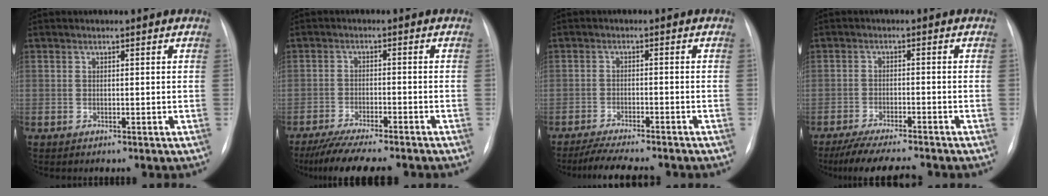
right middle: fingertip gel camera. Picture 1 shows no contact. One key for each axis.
{"total": 11.7, "fx": -10.1, "fy": 1.4, "fz": 5.8, "tx": -0.086, "ty": -0.017, "tz": -0.150}
{"total": 9.7, "fx": -8.6, "fy": 1.3, "fz": 4.4, "tx": -0.068, "ty": -0.012, "tz": -0.127}
{"total": 9.8, "fx": -8.6, "fy": 0.8, "fz": 4.5, "tx": -0.069, "ty": -0.018, "tz": -0.134}